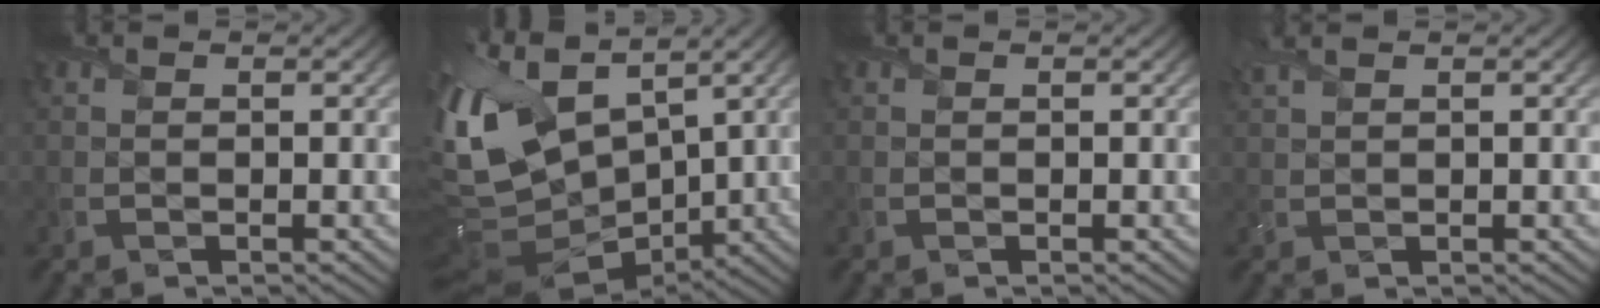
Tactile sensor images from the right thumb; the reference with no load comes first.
{"total": 15.3, "force": [3.7, 9.1, 11.7], "torque": [-0.290, -0.004, 0.089]}
{"total": 0.0}
{"total": 1.6, "force": [1.3, 0.2, 0.9], "torque": [-0.027, 0.011, 0.032]}